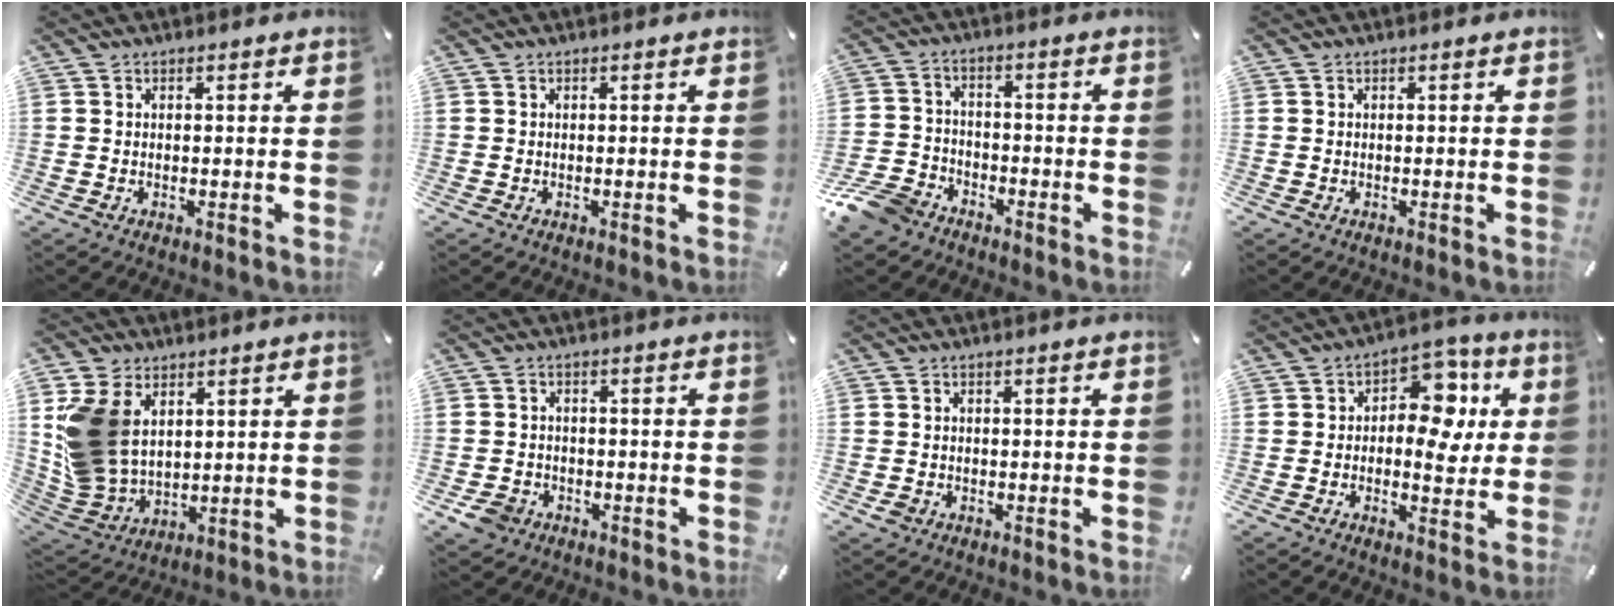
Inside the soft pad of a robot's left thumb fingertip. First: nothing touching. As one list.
[{"total": 0.0}, {"total": 8.8, "force": [-6.6, 5.1, 2.8], "torque": [-0.065, 0.036, -0.128]}, {"total": 0.0}, {"total": 14.4, "force": [4.2, 11.5, 7.7], "torque": [-0.190, -0.015, 0.081]}, {"total": 4.6, "force": [-2.4, 3.6, 1.5], "torque": [-0.041, 0.006, -0.047]}, {"total": 1.4, "force": [-0.5, 1.1, 0.6], "torque": [-0.011, 0.003, -0.011]}, {"total": 12.1, "force": [1.9, 8.4, 8.5], "torque": [-0.096, -0.016, 0.029]}]